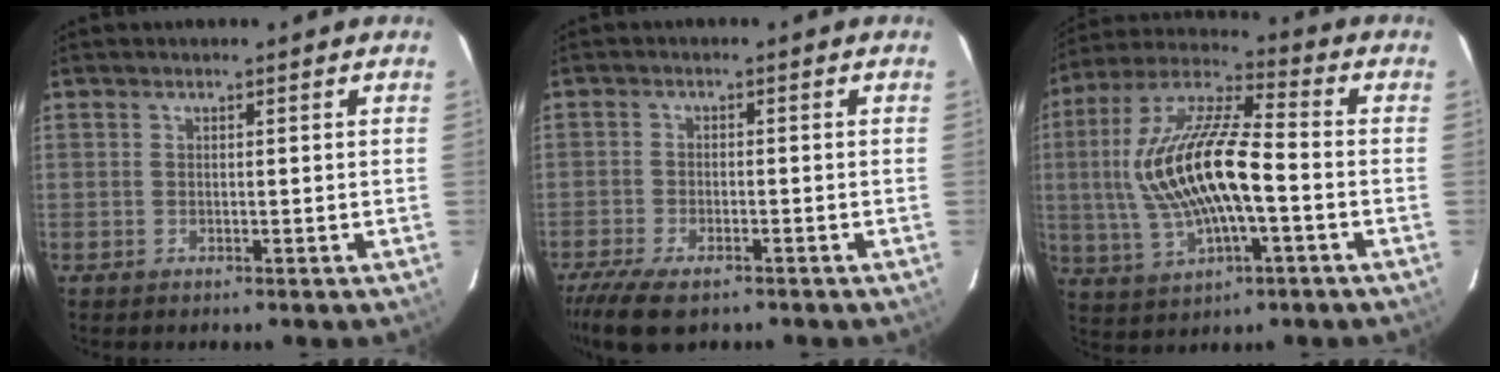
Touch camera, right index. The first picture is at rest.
{"total": 9.5, "force": [-7.1, 3.3, 5.3], "torque": [-0.136, -0.032, -0.129]}
{"total": 17.8, "force": [-1.8, 6.0, 16.6], "torque": [-0.332, 0.007, -0.030]}